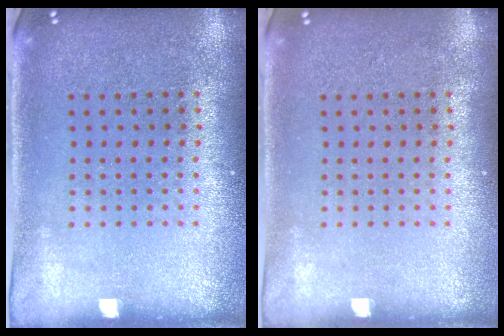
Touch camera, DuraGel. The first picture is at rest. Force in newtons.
{"total": 0.0}